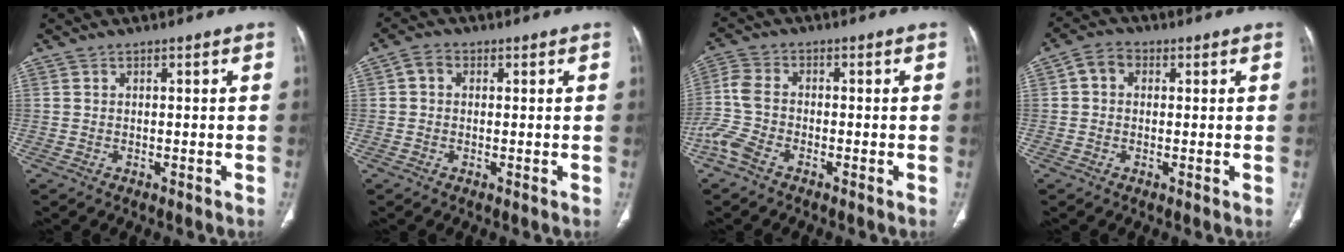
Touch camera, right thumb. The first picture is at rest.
{"total": 2.6, "force": [0.4, 2.1, 1.5], "torque": [-0.019, 0.009, 0.003]}
{"total": 6.3, "force": [-3.3, 3.3, 4.2], "torque": [-0.116, 0.014, -0.075]}
{"total": 4.0, "force": [0.6, 3.2, 2.3], "torque": [-0.029, 0.013, 0.004]}